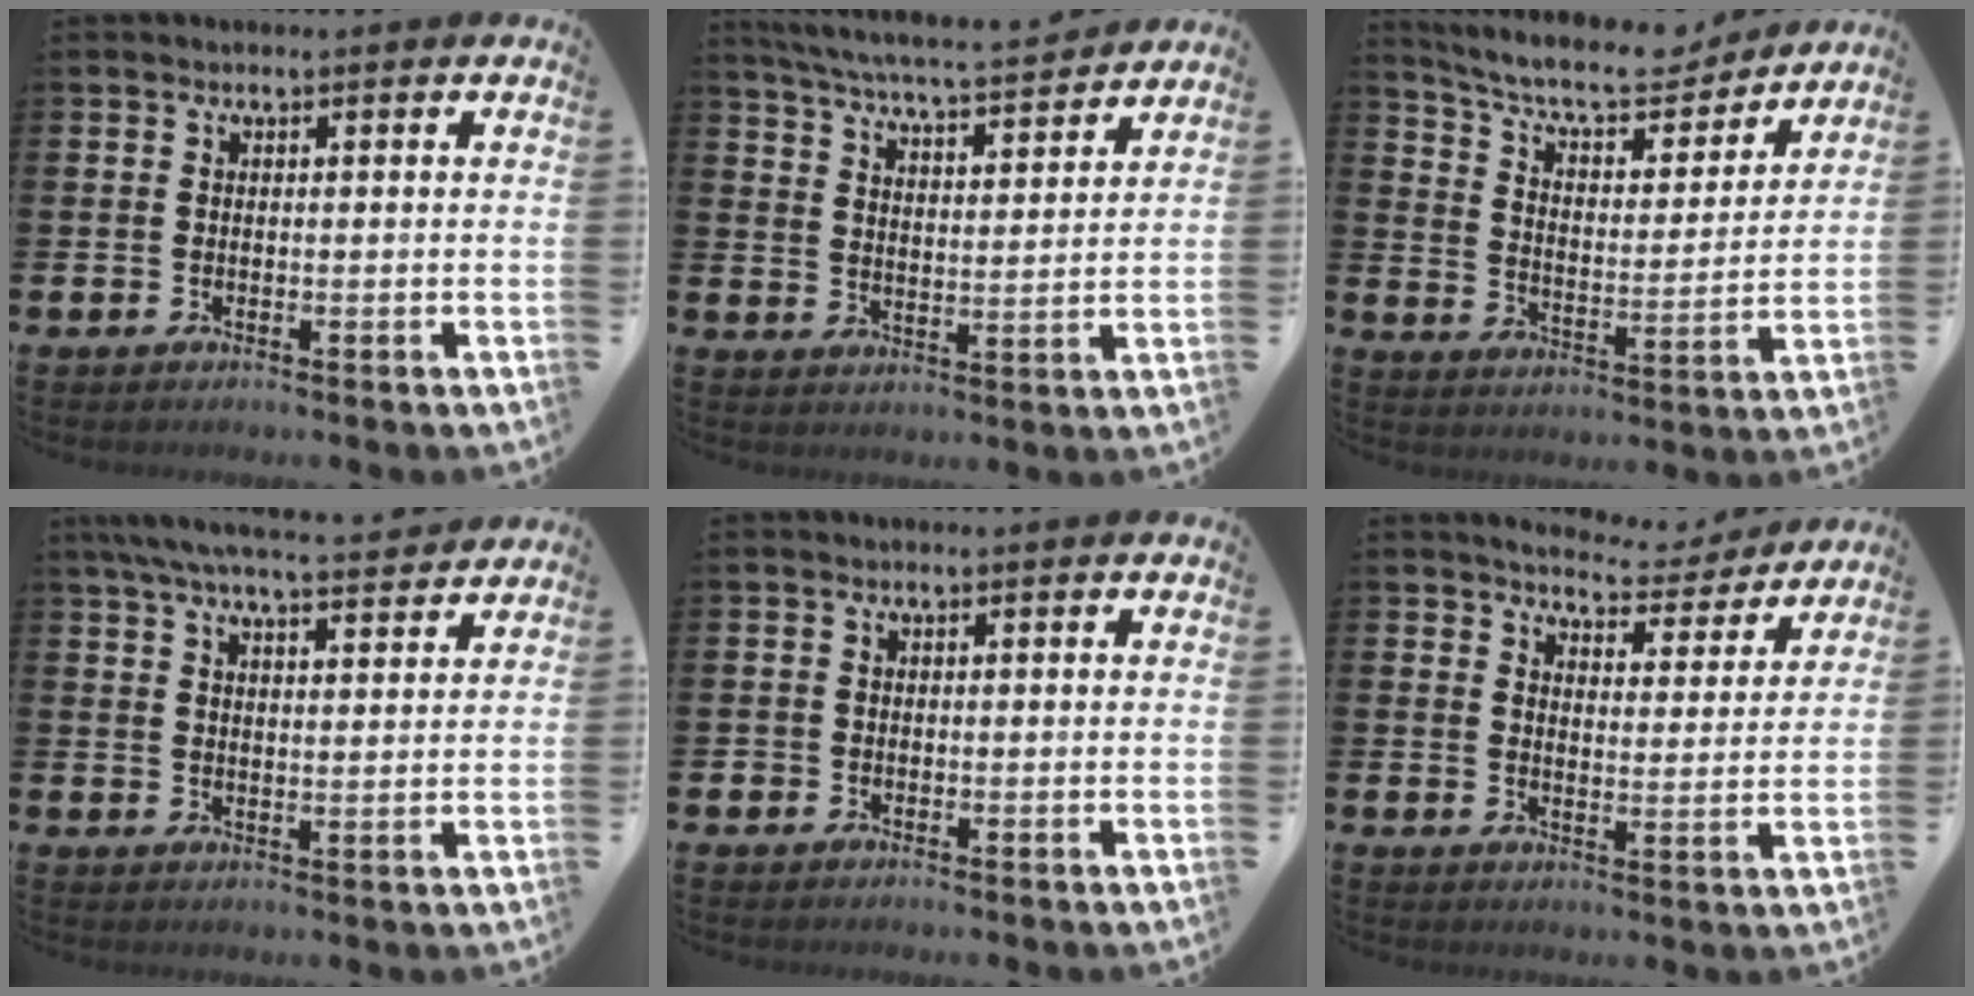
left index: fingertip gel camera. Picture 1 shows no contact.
{"total": 6.1, "force": [5.8, 0.1, 1.6], "torque": [-0.057, -0.045, 0.101]}
{"total": 9.6, "force": [8.7, 2.4, 3.5], "torque": [-0.093, -0.057, 0.149]}
{"total": 6.6, "force": [6.1, 0.6, 2.3], "torque": [-0.060, -0.031, 0.110]}
{"total": 0.8, "force": [-0.4, 0.7, 0.1], "torque": [0.002, 0.004, -0.011]}
{"total": 5.0, "force": [4.8, 1.2, 0.4], "torque": [-0.018, -0.037, 0.080]}